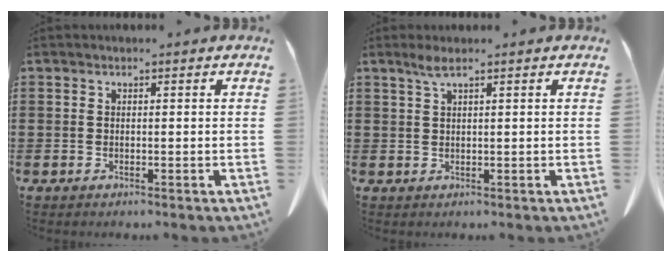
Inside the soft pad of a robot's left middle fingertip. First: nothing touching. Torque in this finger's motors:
{"motor_torque": [0.44, 0.19, 0.06, 0.02]}